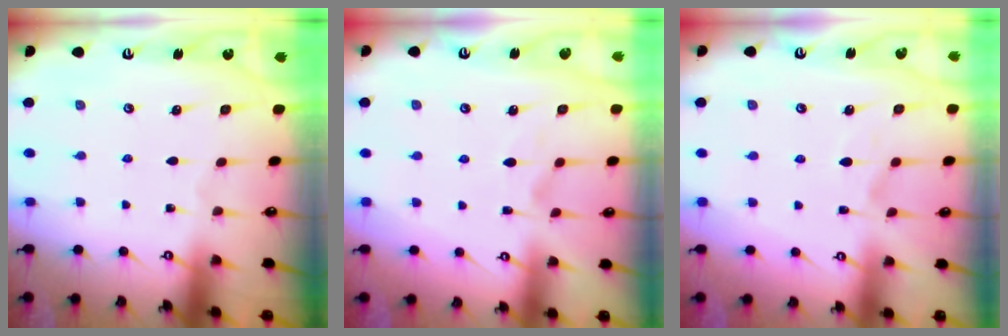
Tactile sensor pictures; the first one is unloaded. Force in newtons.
{"total": 4.3, "press": 4.1, "slide": 1.2}
{"total": 5.4, "press": 5.3, "slide": 1.2}